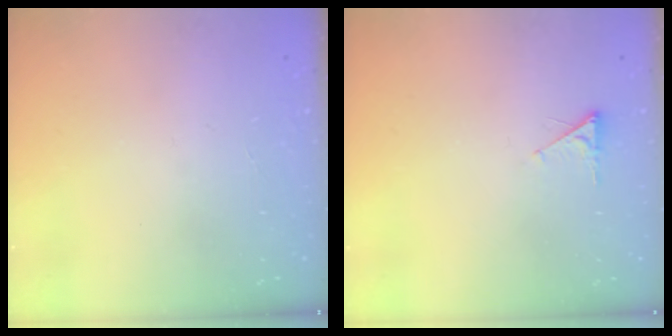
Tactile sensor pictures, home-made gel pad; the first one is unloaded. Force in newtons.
{"total": 1.8, "press": 1.7, "slide": 0.3}